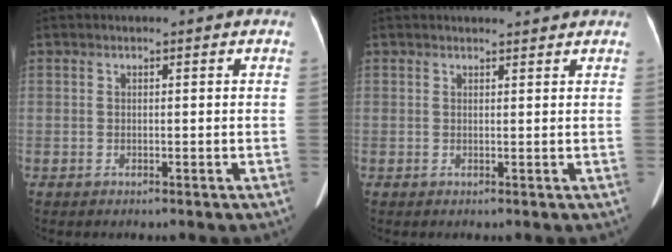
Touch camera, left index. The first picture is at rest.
{"total": 3.3, "force": [3.2, 0.3, 0.7], "torque": [-0.012, 0.013, 0.038]}